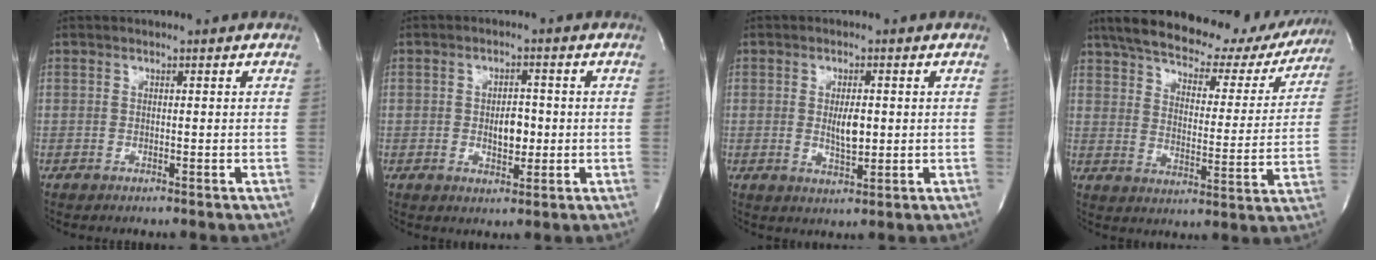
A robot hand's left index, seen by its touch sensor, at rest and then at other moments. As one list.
[{"total": 4.2, "force": [-0.3, 2.2, 3.5], "torque": [-0.051, 0.002, 0.000]}, {"total": 4.1, "force": [0.2, 1.4, 3.8], "torque": [-0.067, -0.004, 0.007]}, {"total": 25.6, "force": [21.5, 8.6, 10.8], "torque": [-0.172, 0.009, 0.274]}]